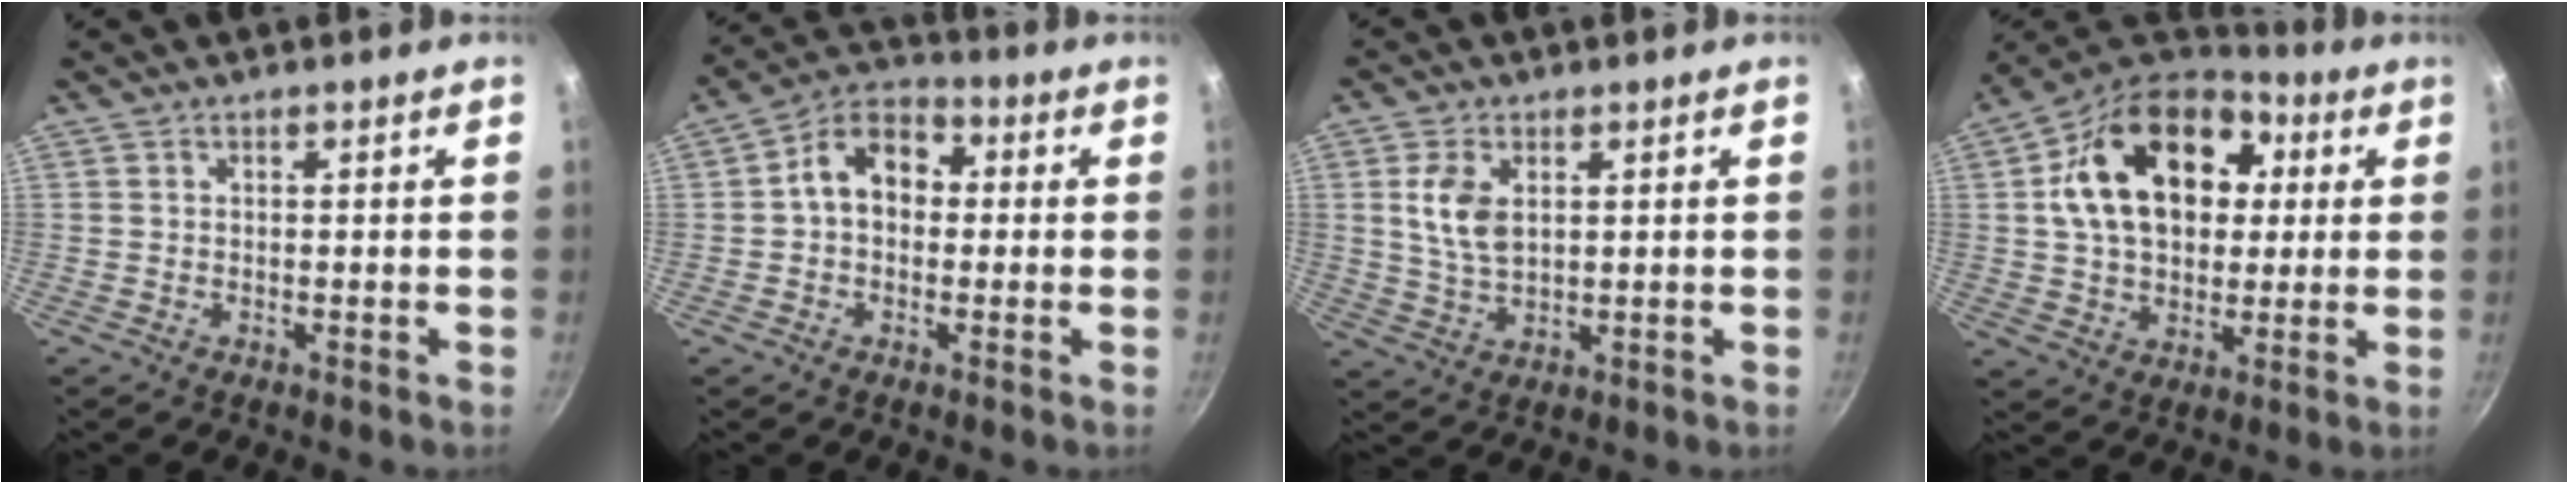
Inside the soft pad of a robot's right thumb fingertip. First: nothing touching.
{"total": 9.7, "force": [0.6, 7.3, 6.3], "torque": [-0.066, 0.030, -0.011]}
{"total": 7.2, "force": [1.8, 4.4, 5.4], "torque": [-0.099, -0.009, 0.037]}
{"total": 22.3, "force": [5.1, 15.5, 15.2], "torque": [-0.231, 0.019, 0.073]}